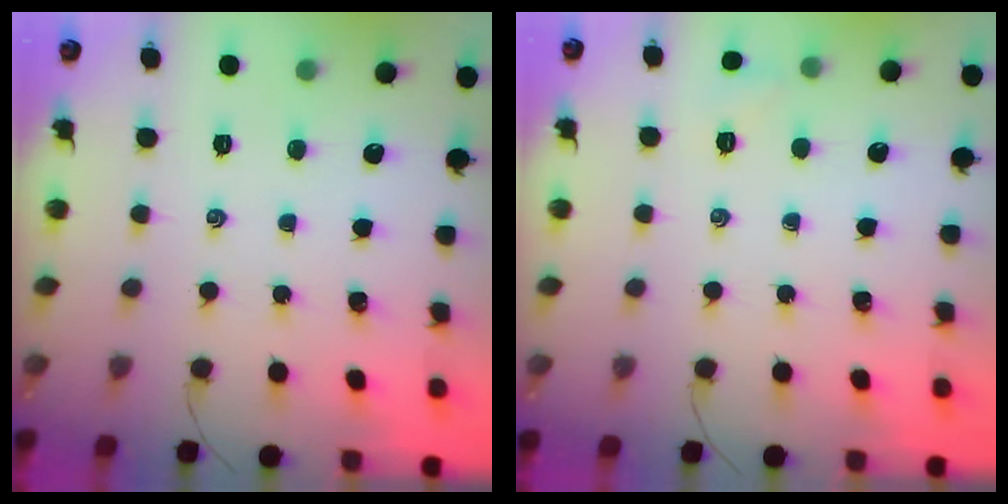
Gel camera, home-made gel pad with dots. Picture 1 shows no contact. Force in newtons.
{"total": 4.5, "press": 4.3, "slide": 1.1}